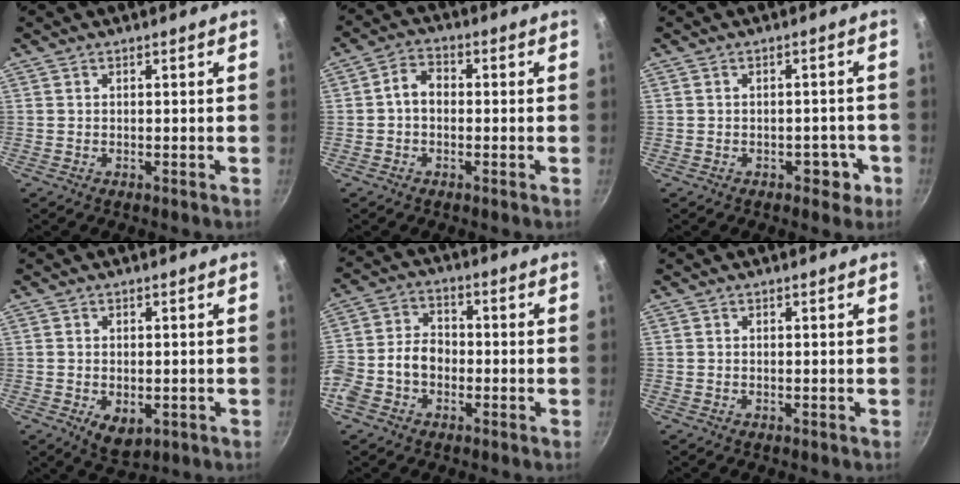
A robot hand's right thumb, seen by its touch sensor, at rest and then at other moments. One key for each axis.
{"total": 4.3, "fx": -0.5, "fy": 3.2, "fz": 2.8, "tx": -0.041, "ty": 0.015, "tz": -0.018}
{"total": 3.7, "fx": -1.7, "fy": 2.5, "fz": 2.2, "tx": -0.004, "ty": 0.021, "tz": -0.011}
{"total": 5.4, "fx": -1.3, "fy": 3.3, "fz": 4.1, "tx": -0.055, "ty": -0.010, "tz": -0.012}
{"total": 9.4, "fx": -2.8, "fy": 7.0, "fz": 5.8, "tx": -0.097, "ty": 0.038, "tz": -0.064}
{"total": 0.0}